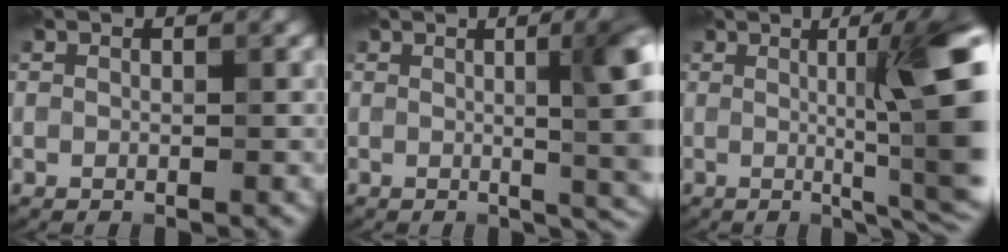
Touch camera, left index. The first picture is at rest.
{"total": 9.4, "force": [0.5, 2.8, 9.0], "torque": [-0.079, 0.010, 0.008]}
{"total": 11.9, "force": [0.9, 2.4, 11.6], "torque": [-0.118, 0.008, 0.012]}